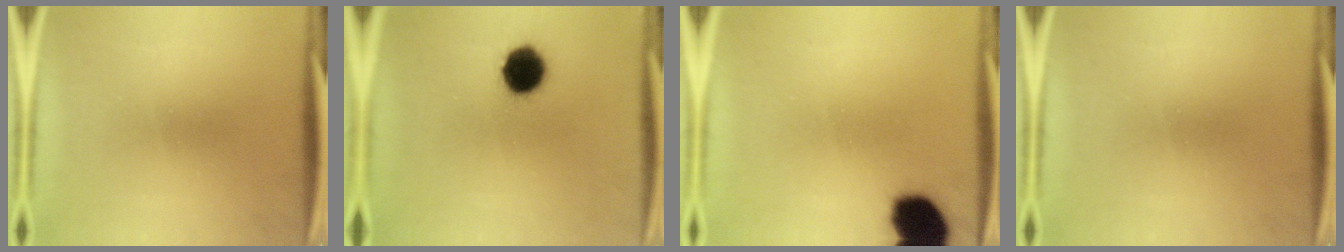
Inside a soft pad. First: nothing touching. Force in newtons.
{"total": 10.4}
{"total": 13.2}
{"total": 0.0}